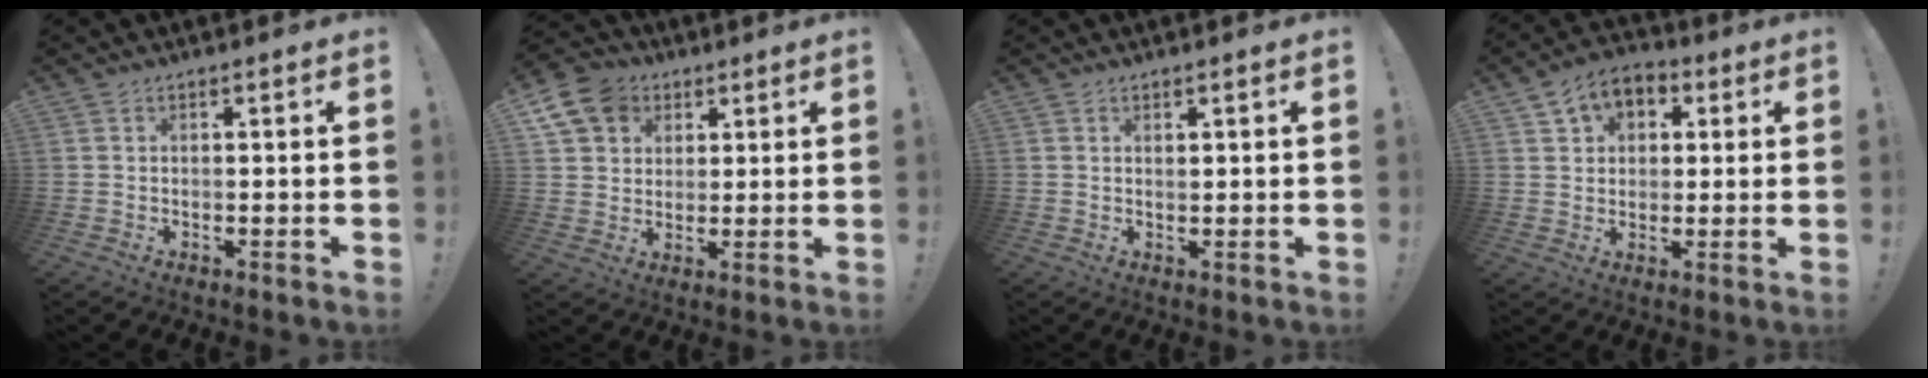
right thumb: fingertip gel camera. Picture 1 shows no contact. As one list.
[{"total": 11.4, "force": [4.9, 9.3, 4.4], "torque": [-0.067, -0.020, 0.101]}, {"total": 0.9, "force": [0.9, 0.3, -0.2], "torque": [0.016, -0.006, 0.015]}, {"total": 8.2, "force": [3.6, 6.4, 3.7], "torque": [-0.061, -0.013, 0.073]}]